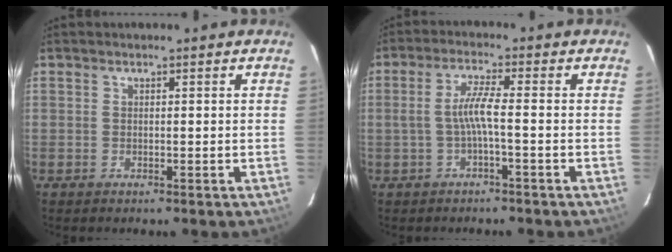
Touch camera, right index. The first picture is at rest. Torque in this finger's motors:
{"motor_torque": [0.81, -0.26, 0.49, 0.13]}